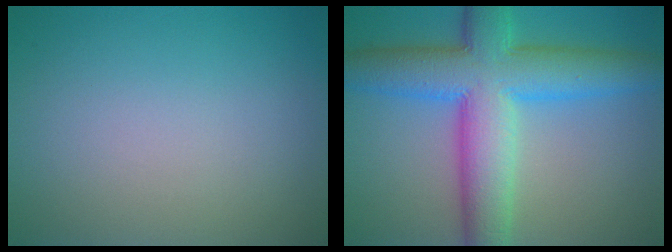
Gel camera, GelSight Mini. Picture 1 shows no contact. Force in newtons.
{"total": 10.6, "press": 10.6, "slide": 0.2}